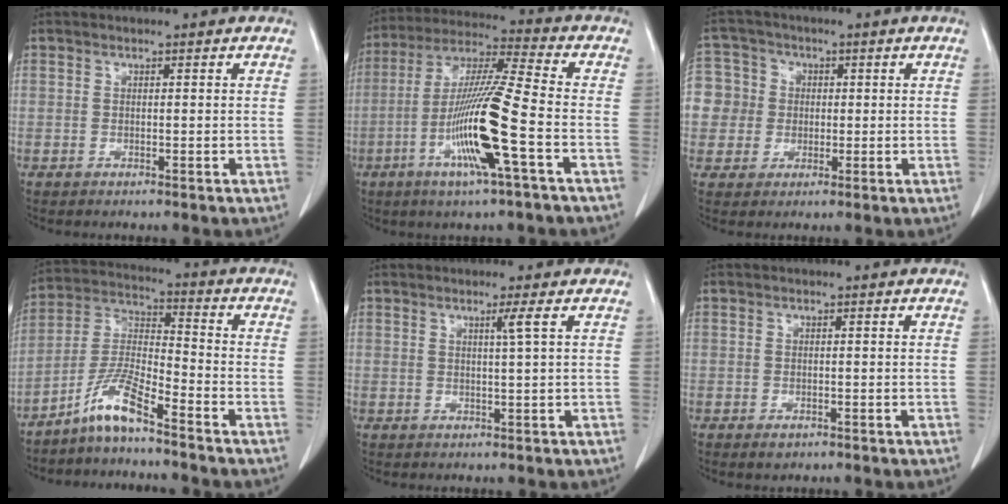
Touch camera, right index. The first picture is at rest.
{"total": 14.8, "force": [-4.8, -0.4, 14.0], "torque": [-0.280, -0.009, -0.095]}
{"total": 9.4, "force": [0.2, 9.3, 1.1], "torque": [-0.040, 0.042, 0.015]}
{"total": 8.1, "force": [-6.2, 0.6, 5.2], "torque": [-0.119, -0.001, -0.125]}
{"total": 1.8, "force": [0.7, -0.7, 1.5], "torque": [-0.029, -0.005, 0.014]}
{"total": 1.3, "force": [-0.9, 0.7, 0.7], "torque": [-0.012, 0.000, -0.006]}